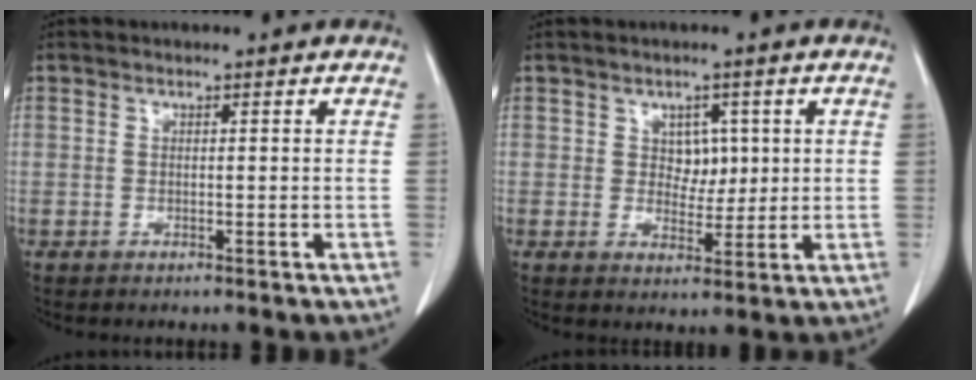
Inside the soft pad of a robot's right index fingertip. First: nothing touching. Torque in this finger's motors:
{"motor_torque": [-0.10, 0.11, 0.00, 0.00]}